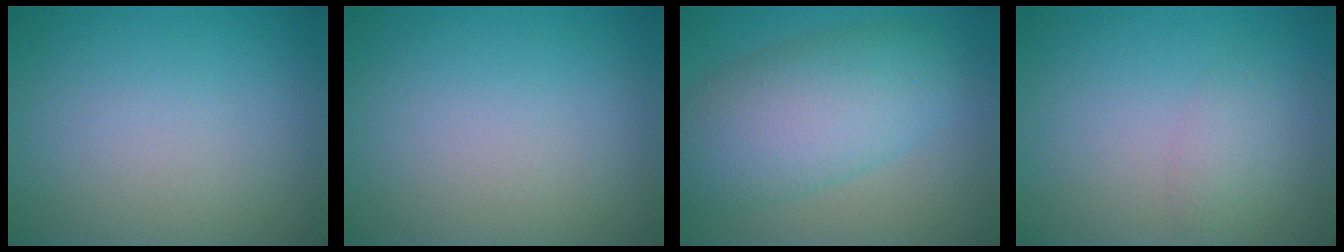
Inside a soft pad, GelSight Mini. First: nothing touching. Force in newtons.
{"total": 0.0}
{"total": 8.2, "press": 8.2, "slide": 0.2}
{"total": 1.6, "press": 1.6, "slide": 0.1}